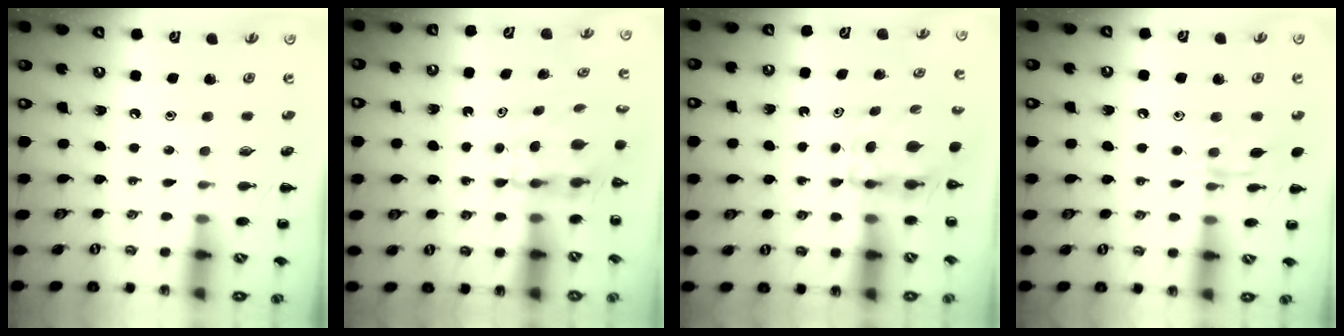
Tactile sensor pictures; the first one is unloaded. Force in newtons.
{"total": 4.7, "press": 4.7, "slide": 0.5}
{"total": 3.9, "press": 3.9, "slide": 0.3}
{"total": 8.9, "press": 8.8, "slide": 0.7}